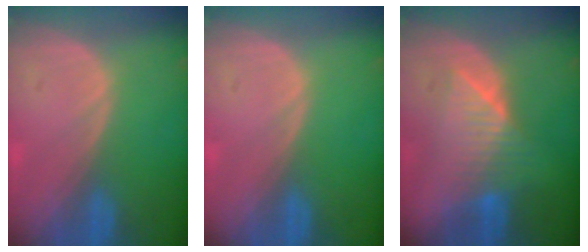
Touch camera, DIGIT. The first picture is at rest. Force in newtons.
{"total": 0.0}
{"total": 6.6, "press": 6.6, "slide": 0.5}